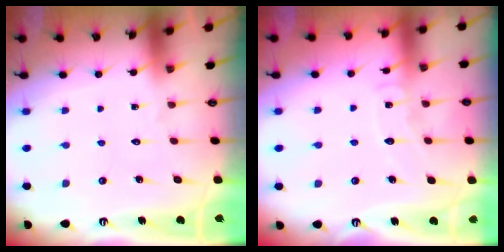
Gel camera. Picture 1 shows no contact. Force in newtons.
{"total": 6.0, "press": 6.0, "slide": 0.6}